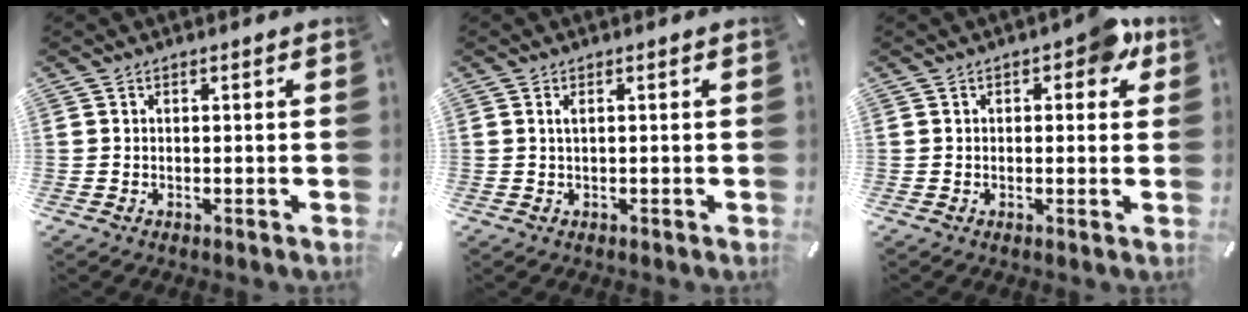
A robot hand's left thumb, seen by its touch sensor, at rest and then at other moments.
{"total": 1.1, "force": [0.2, 0.3, 1.1], "torque": [-0.021, 0.001, 0.003]}
{"total": 6.2, "force": [2.5, 3.2, 4.6], "torque": [-0.051, -0.004, 0.034]}